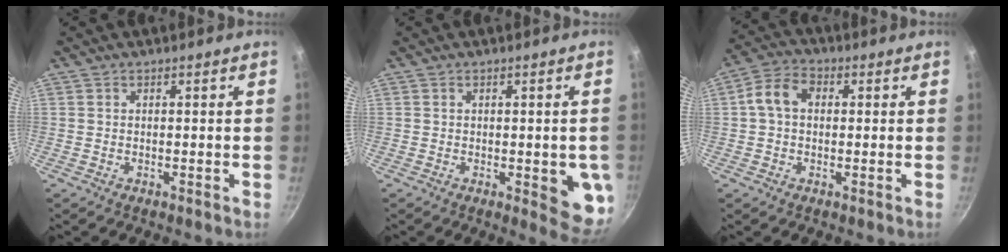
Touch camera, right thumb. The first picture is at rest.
{"total": 8.4, "force": [-1.9, 2.9, 7.7], "torque": [-0.068, -0.013, -0.015]}
{"total": 6.8, "force": [0.7, 4.9, 4.7], "torque": [-0.084, 0.023, 0.005]}